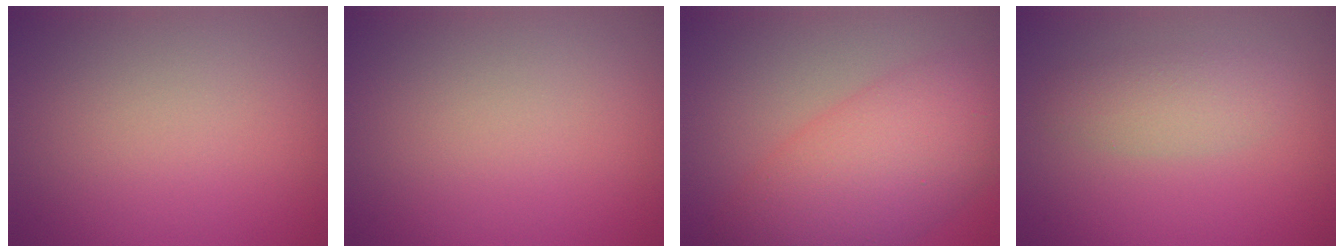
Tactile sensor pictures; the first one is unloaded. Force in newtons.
{"total": 0.0}
{"total": 8.0, "press": 8.0, "slide": 0.3}
{"total": 2.5, "press": 2.5, "slide": 0.2}